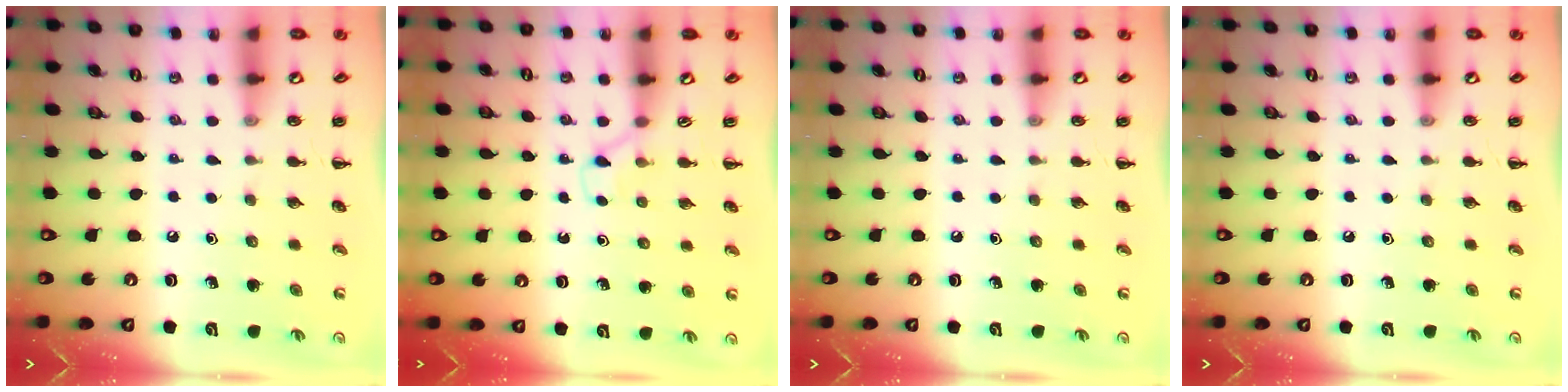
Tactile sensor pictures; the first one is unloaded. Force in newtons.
{"total": 2.9, "press": 2.7, "slide": 1.0}
{"total": 0.0}
{"total": 0.0}